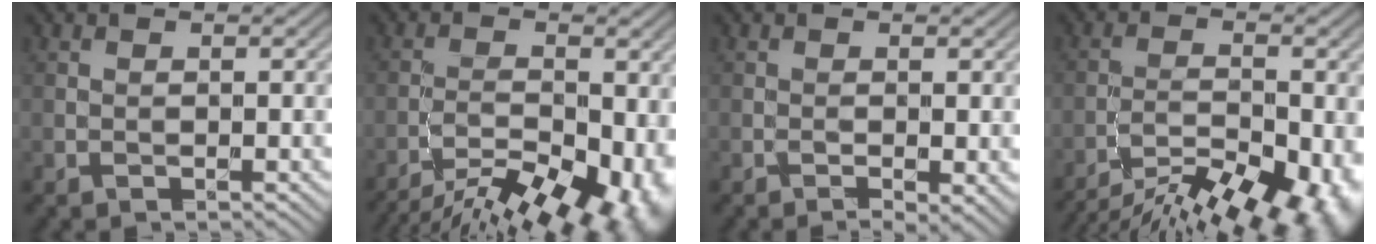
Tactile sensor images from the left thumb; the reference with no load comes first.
{"total": 14.8, "force": [-9.8, 5.6, 9.5], "torque": [-0.117, -0.025, -0.136]}
{"total": 2.8, "force": [-0.9, 0.9, 2.5], "torque": [-0.039, -0.008, -0.011]}
{"total": 13.5, "force": [-10.6, 4.0, 7.3], "torque": [-0.124, -0.024, -0.145]}